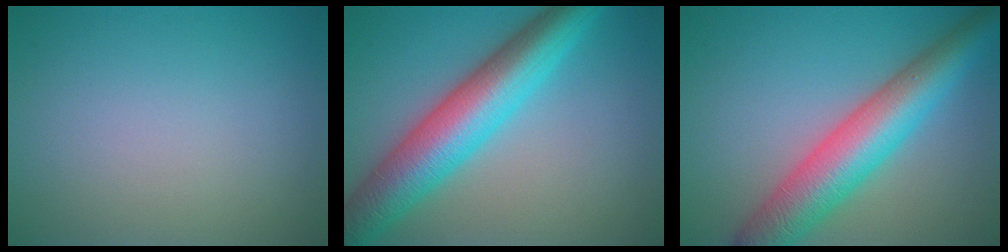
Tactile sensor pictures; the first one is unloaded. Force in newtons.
{"total": 9.0, "press": 9.0, "slide": 0.0}
{"total": 8.4, "press": 8.4, "slide": 0.4}